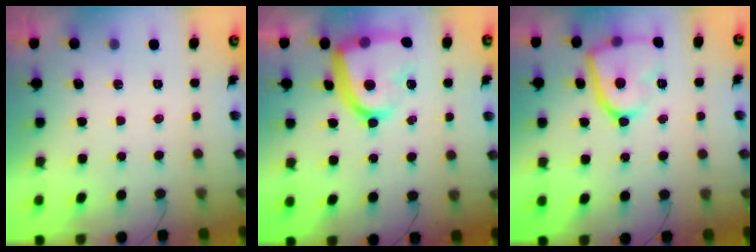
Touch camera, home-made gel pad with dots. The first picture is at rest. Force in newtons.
{"total": 17.1, "press": 17.0, "slide": 1.2}
{"total": 14.4, "press": 14.4, "slide": 1.6}